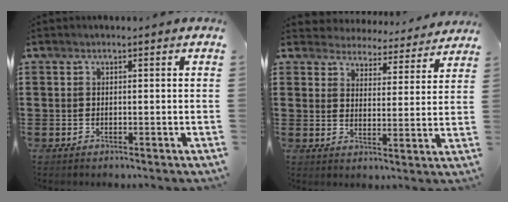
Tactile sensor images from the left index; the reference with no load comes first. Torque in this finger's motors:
{"motor_torque": [2.14, 0.00, 0.34, 0.04]}